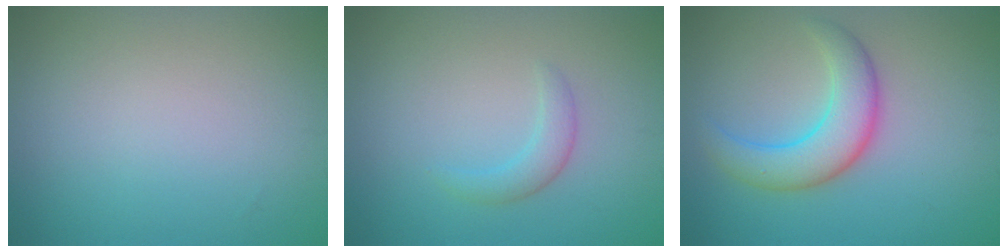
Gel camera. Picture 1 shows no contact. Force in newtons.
{"total": 1.7, "press": 1.7, "slide": 0.2}
{"total": 5.0, "press": 5.0, "slide": 0.1}